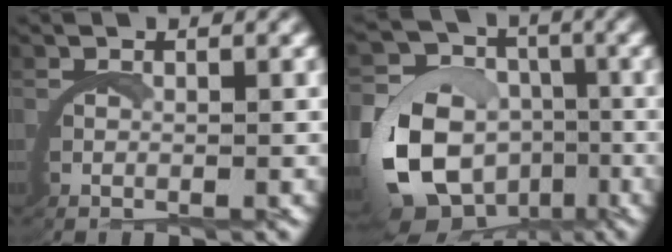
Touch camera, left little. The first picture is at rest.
{"total": 11.0, "force": [-3.2, 9.2, 5.1], "torque": [-0.119, -0.054, -0.048]}